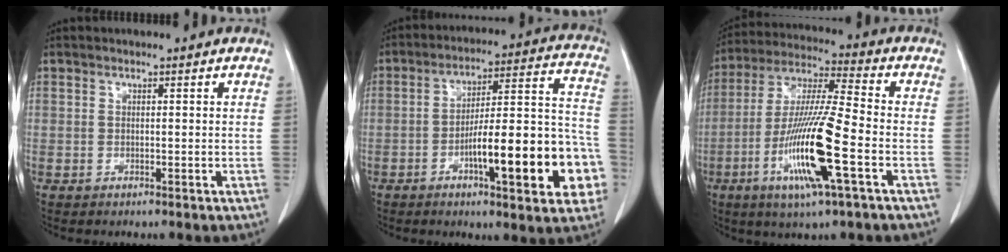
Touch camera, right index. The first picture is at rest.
{"total": 20.2, "force": [-6.8, 4.1, 18.6], "torque": [-0.209, 0.033, -0.087]}
{"total": 16.6, "force": [-5.6, 0.9, 15.6], "torque": [-0.315, -0.019, -0.106]}